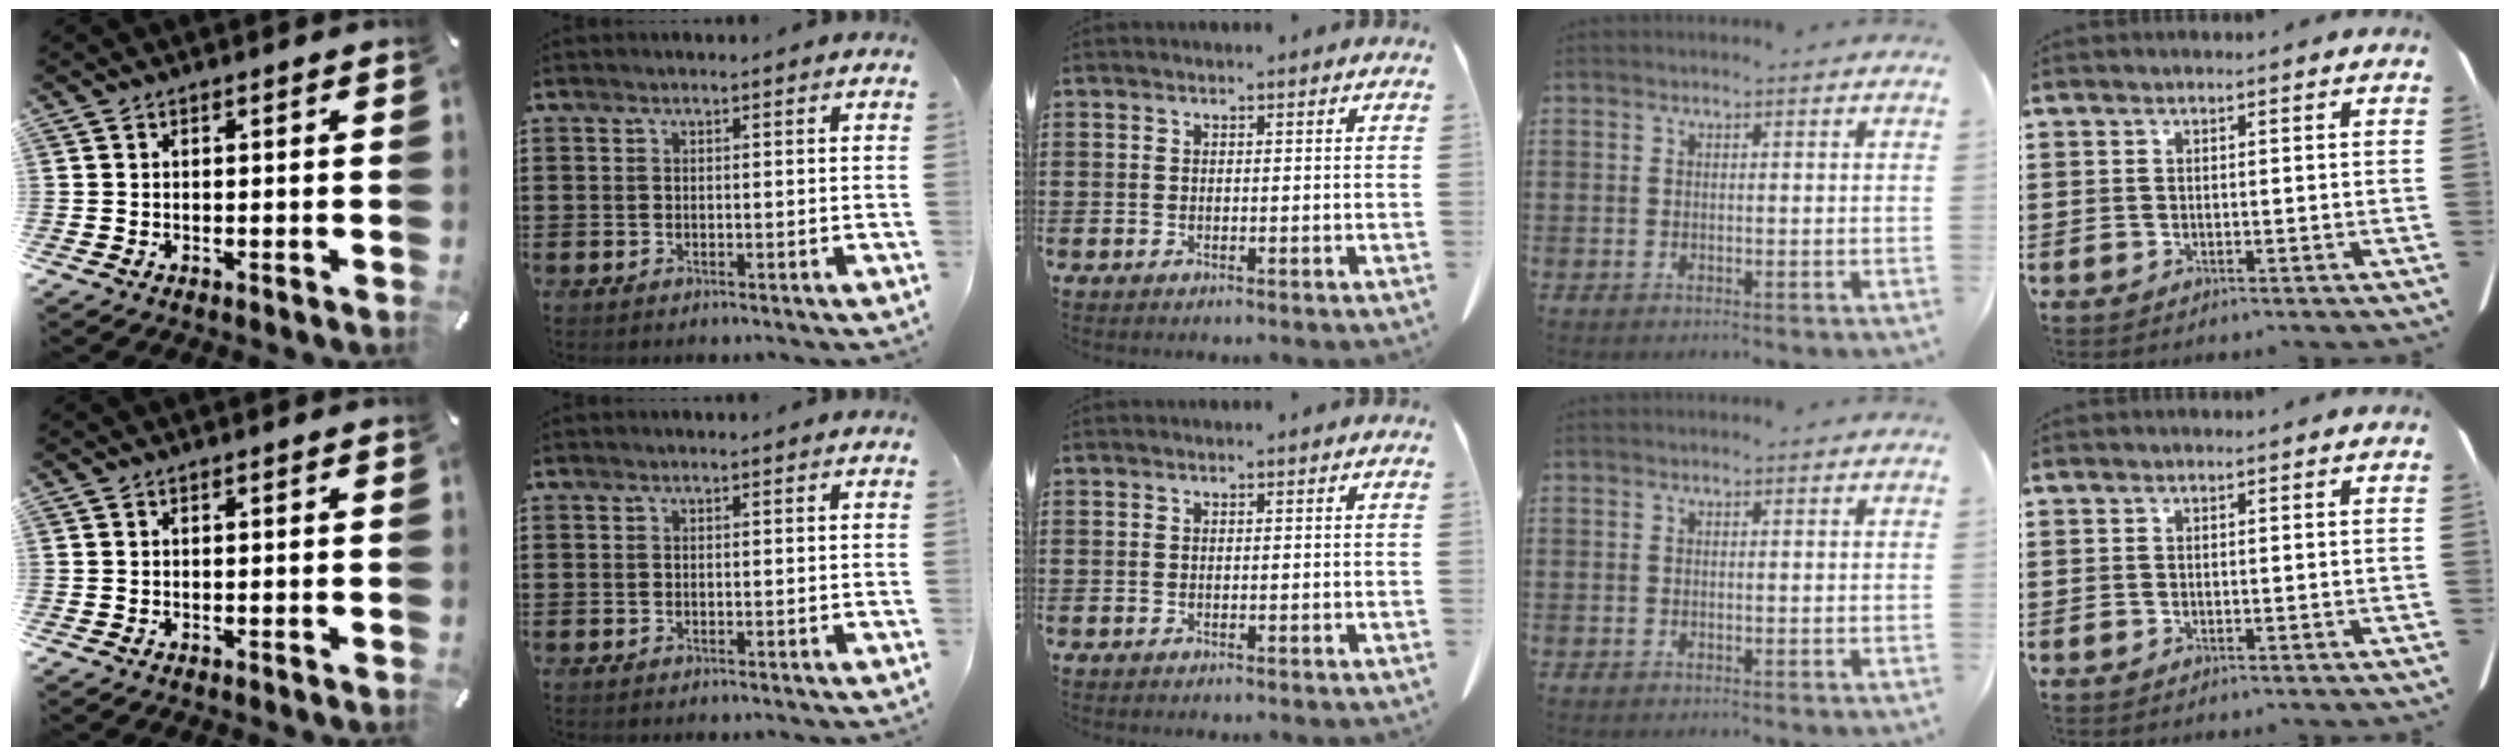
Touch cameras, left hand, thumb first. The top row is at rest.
{}